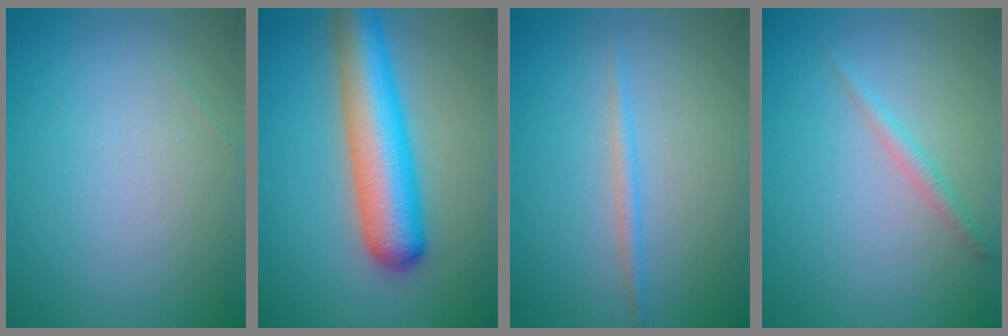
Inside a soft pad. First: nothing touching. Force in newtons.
{"total": 7.9, "press": 7.8, "slide": 0.4}
{"total": 1.2, "press": 1.2, "slide": 0.1}
{"total": 1.2, "press": 1.2, "slide": 0.0}